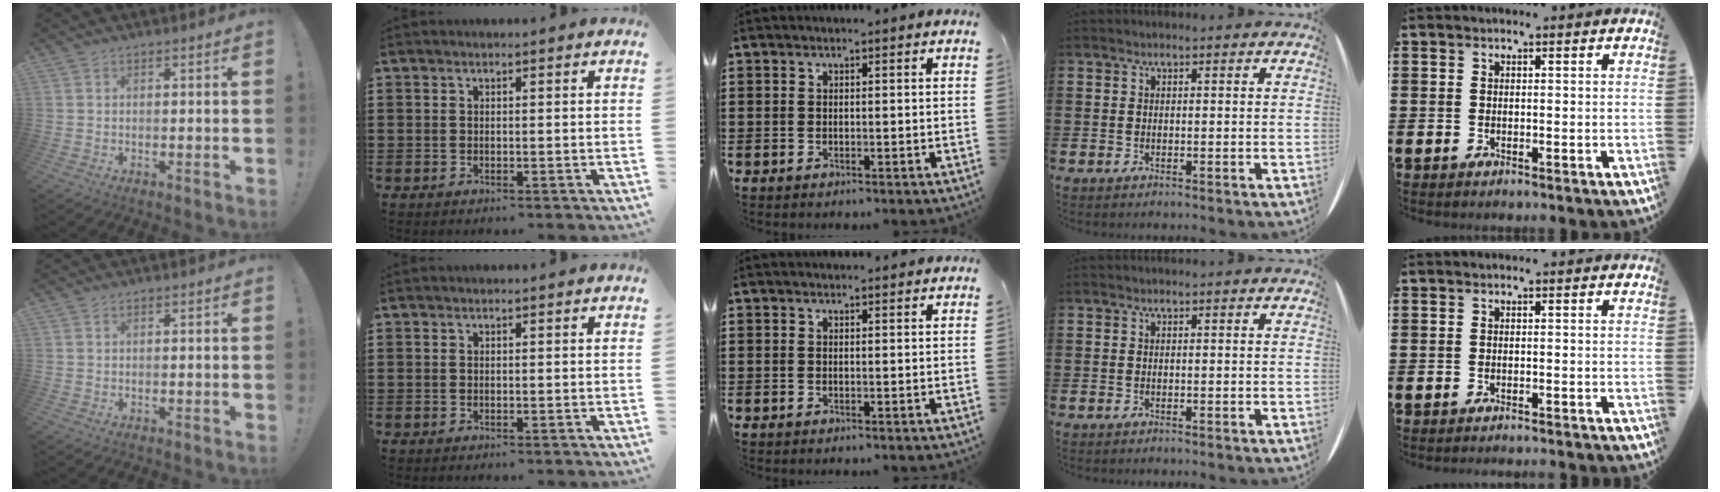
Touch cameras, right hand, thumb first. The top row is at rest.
{"middle": {"total": 0.7, "force": [0.6, 0.1, 0.2], "torque": [0.002, -0.004, 0.010]}, "little": {"total": 0.7, "force": [-0.7, -0.1, 0.0], "torque": [0.000, -0.002, -0.014]}}